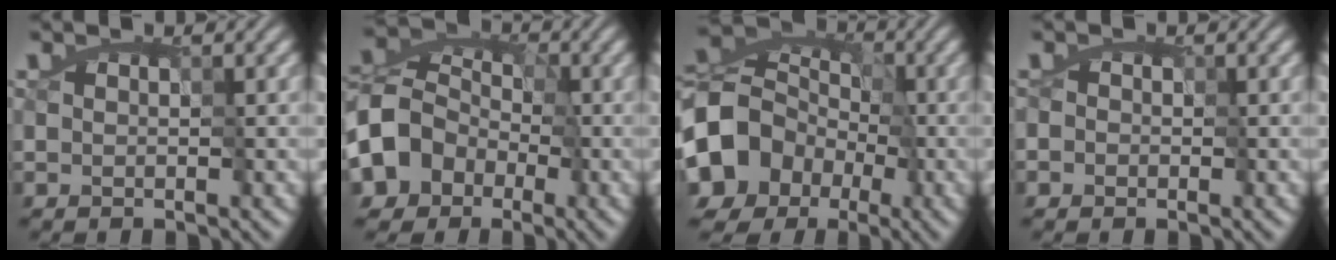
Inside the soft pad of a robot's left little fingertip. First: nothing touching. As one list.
[{"total": 6.4, "force": [-3.9, 4.7, 1.9], "torque": [-0.039, 0.007, -0.087]}, {"total": 12.6, "force": [-5.1, 10.4, 4.9], "torque": [-0.113, -0.009, -0.116]}, {"total": 2.4, "force": [0.2, 2.1, 1.1], "torque": [-0.016, 0.014, 0.002]}]